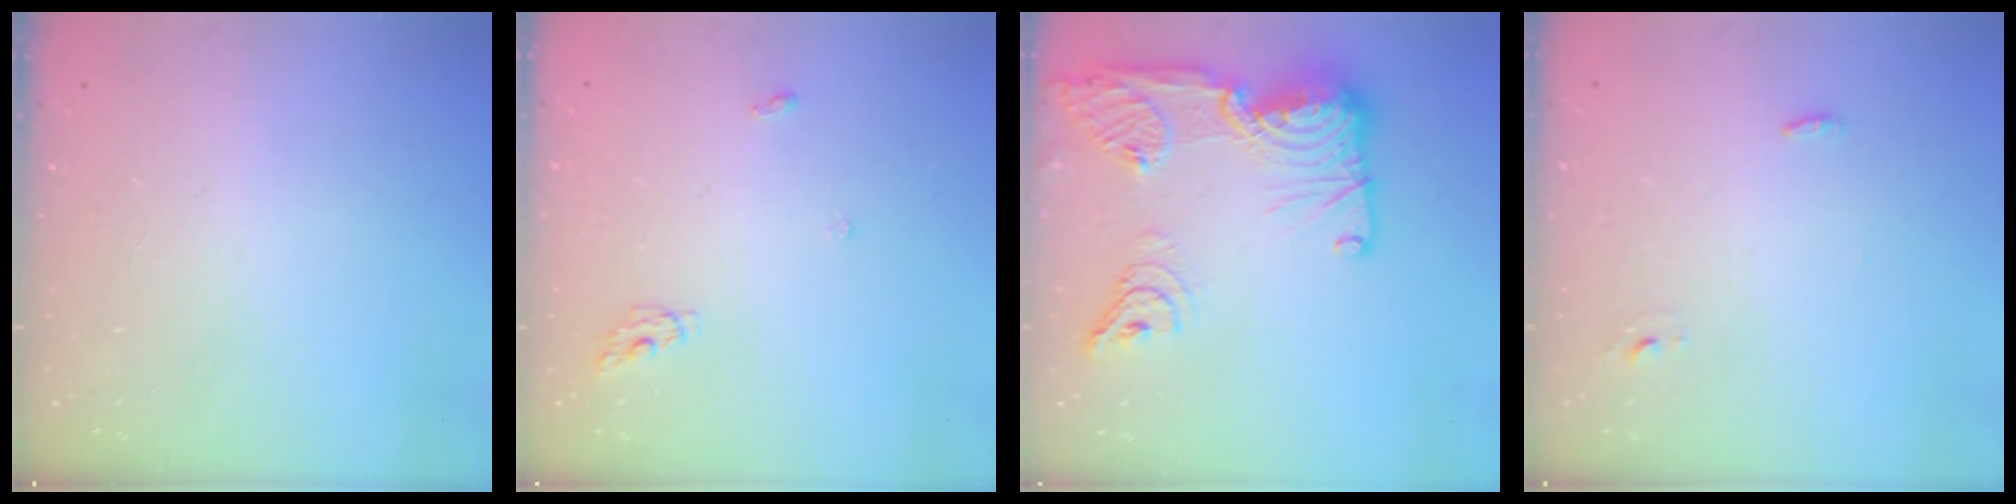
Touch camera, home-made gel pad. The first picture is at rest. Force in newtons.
{"total": 4.4, "press": 4.4, "slide": 0.3}
{"total": 27.4, "press": 26.4, "slide": 7.2}
{"total": 3.1, "press": 2.8, "slide": 1.2}